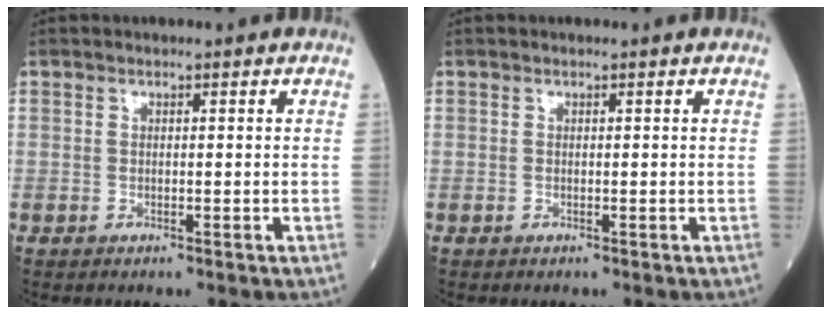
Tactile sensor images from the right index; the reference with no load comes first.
{"total": 0.0}